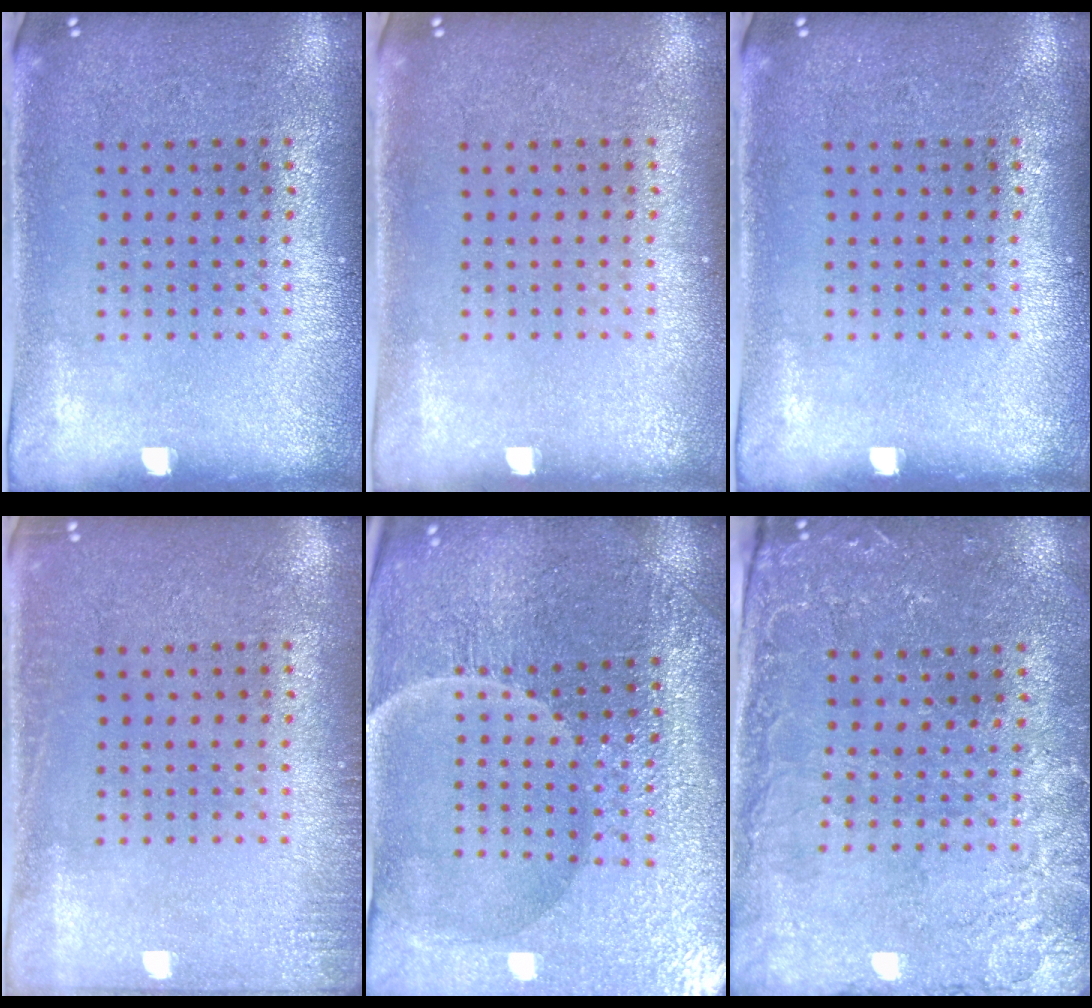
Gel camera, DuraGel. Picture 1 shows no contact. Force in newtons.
{"total": 0.0}
{"total": 0.0}
{"total": 1.3, "press": 1.3, "slide": 0.3}
{"total": 4.4, "press": 4.4, "slide": 0.8}
{"total": 0.6, "press": 0.4, "slide": 0.4}